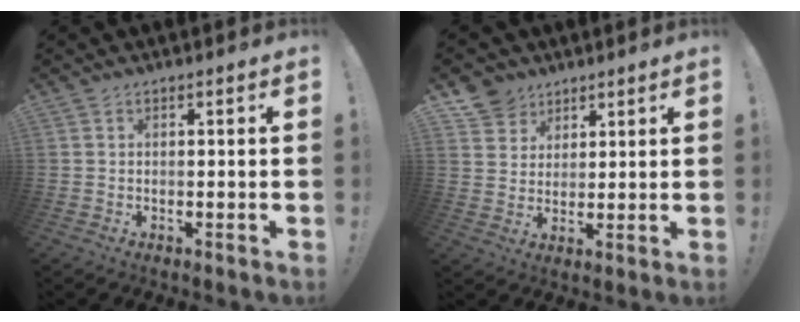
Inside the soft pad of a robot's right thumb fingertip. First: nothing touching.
{"total": 7.4, "force": [5.1, 5.3, 0.6], "torque": [-0.011, -0.038, 0.102]}